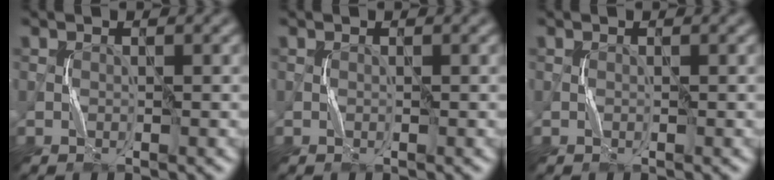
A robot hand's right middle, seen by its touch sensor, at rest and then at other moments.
{"total": 0.0}
{"total": 0.0}